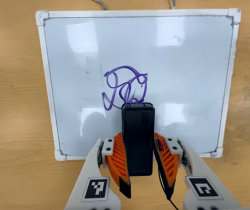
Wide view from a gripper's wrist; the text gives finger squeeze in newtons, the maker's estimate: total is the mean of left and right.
{"total": 6.0, "left": 5.3, "right": 6.6}